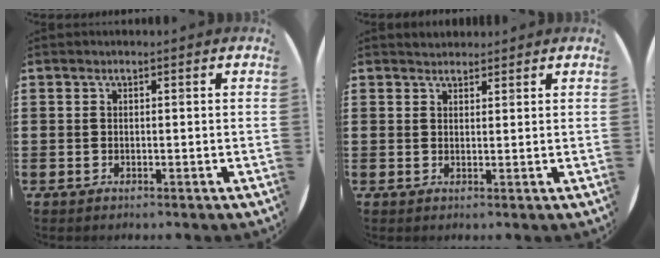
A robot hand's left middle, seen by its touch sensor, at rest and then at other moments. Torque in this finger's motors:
{"motor_torque": [0.23, -0.24, -0.05, 0.01]}